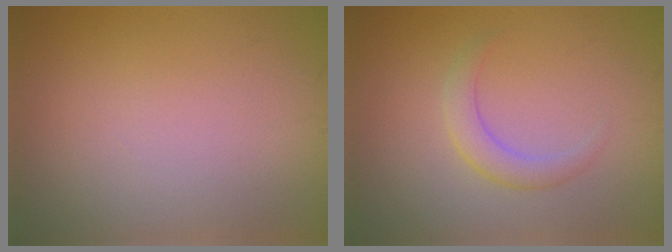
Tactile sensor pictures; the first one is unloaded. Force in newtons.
{"total": 2.2, "press": 2.2, "slide": 0.0}